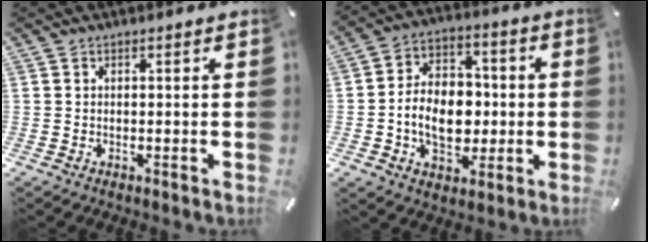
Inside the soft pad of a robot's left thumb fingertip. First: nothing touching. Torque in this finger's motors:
{"motor_torque": [0.42, 0.74, 0.52, 0.23, 0.33]}